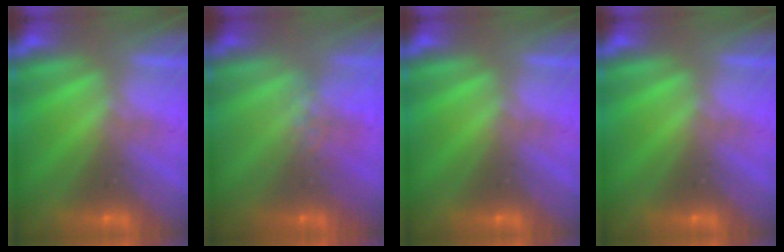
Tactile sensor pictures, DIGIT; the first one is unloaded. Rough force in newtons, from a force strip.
{"total": 4.2}
{"total": 0.0}
{"total": 0.0}